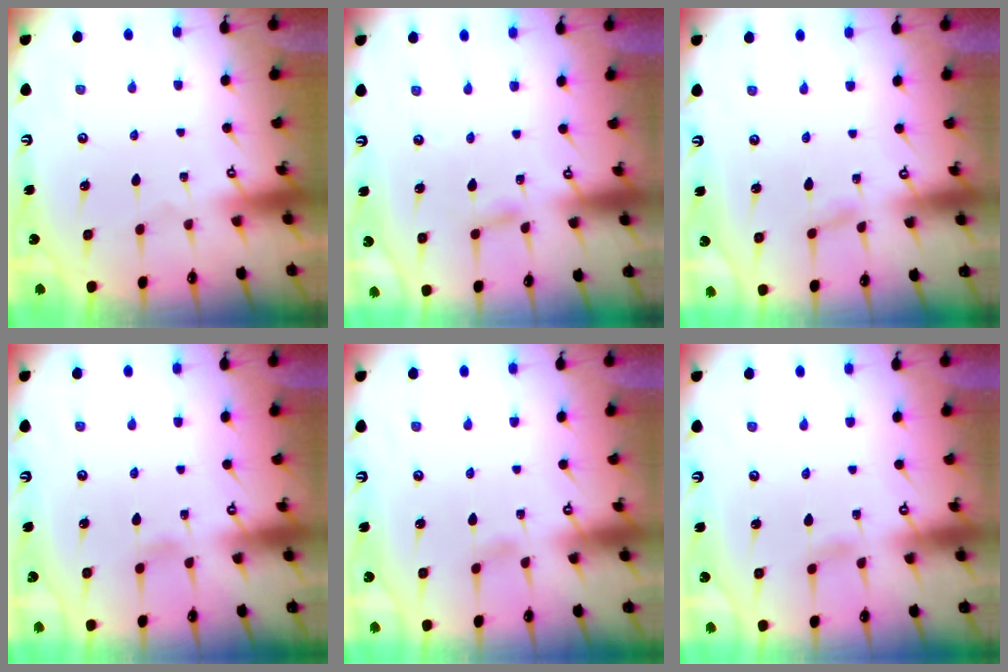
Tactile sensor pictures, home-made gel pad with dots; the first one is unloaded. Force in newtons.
{"total": 3.0, "press": 2.9, "slide": 0.4}
{"total": 0.9, "press": 0.9, "slide": 0.1}
{"total": 2.5, "press": 2.5, "slide": 0.2}
{"total": 3.0, "press": 3.0, "slide": 0.4}
{"total": 0.6, "press": 0.6, "slide": 0.1}